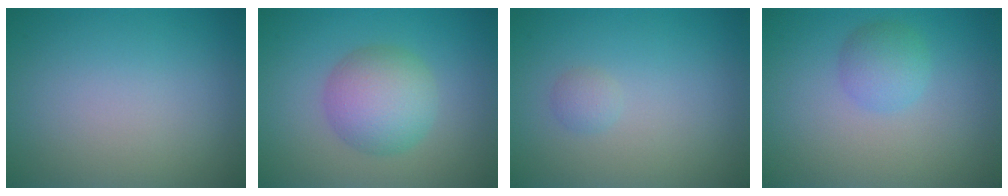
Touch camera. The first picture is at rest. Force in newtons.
{"total": 5.1, "press": 5.1, "slide": 0.2}
{"total": 0.9, "press": 0.9, "slide": 0.0}
{"total": 2.2, "press": 2.2, "slide": 0.0}